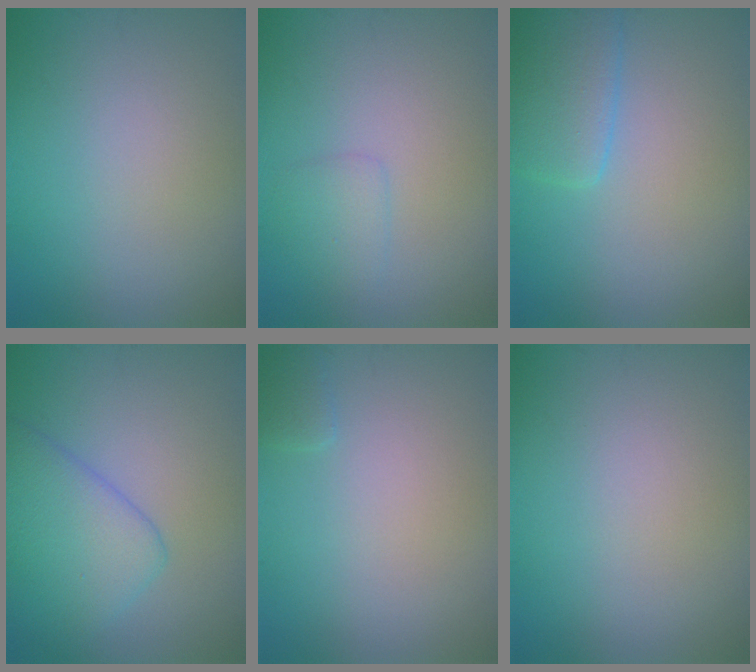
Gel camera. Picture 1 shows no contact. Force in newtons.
{"total": 1.4, "press": 1.4, "slide": 0.1}
{"total": 3.6, "press": 3.6, "slide": 0.2}
{"total": 5.4, "press": 5.4, "slide": 0.3}
{"total": 0.7, "press": 0.7, "slide": 0.1}
{"total": 0.0}